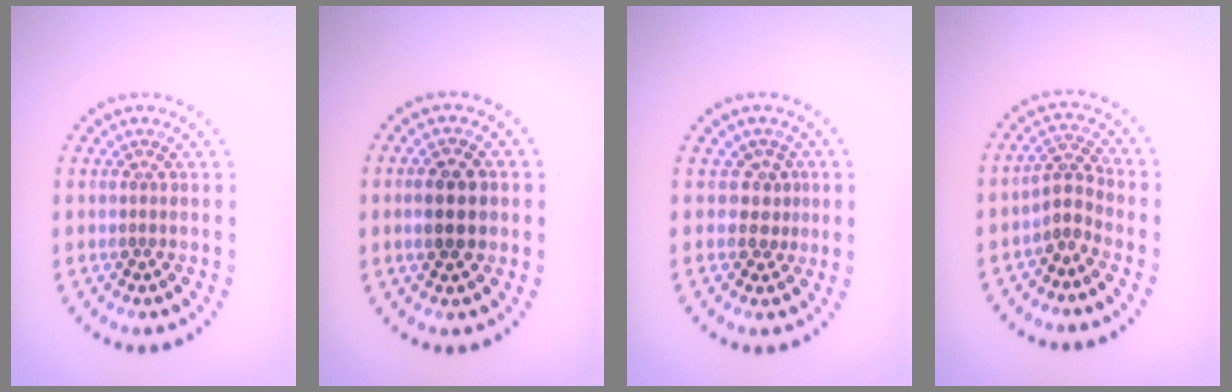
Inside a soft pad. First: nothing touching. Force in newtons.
{"total": 3.7, "press": 3.7, "slide": 0.2}
{"total": 2.1, "press": 1.3, "slide": 1.6}
{"total": 2.2, "press": 1.6, "slide": 1.5}